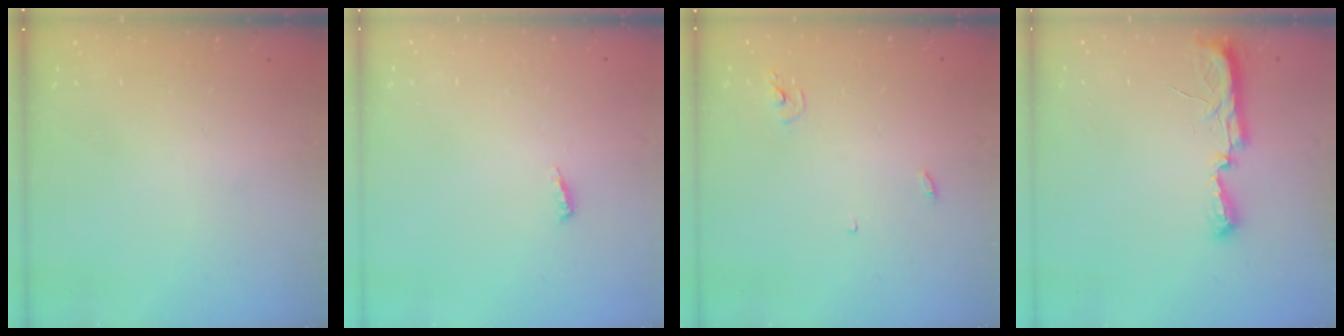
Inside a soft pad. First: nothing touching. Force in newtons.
{"total": 3.9, "press": 3.9, "slide": 0.4}
{"total": 3.3, "press": 3.2, "slide": 0.3}
{"total": 9.4, "press": 8.3, "slide": 4.5}